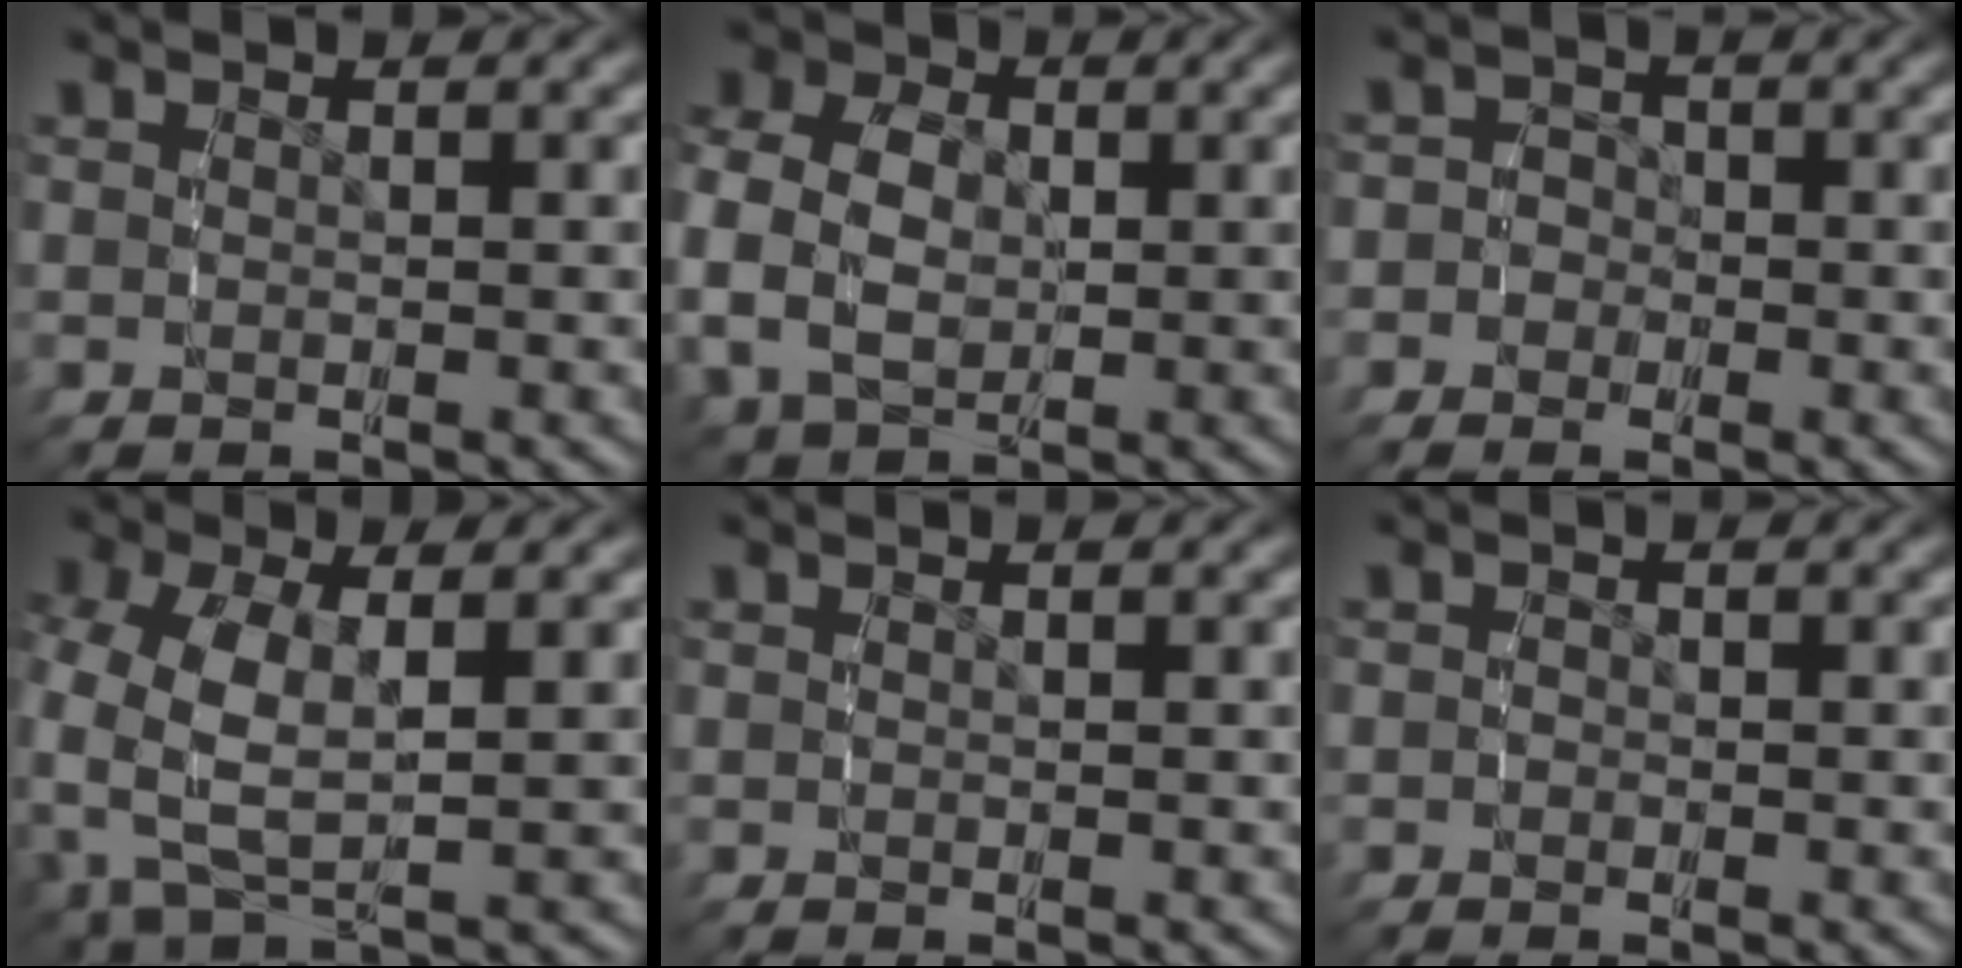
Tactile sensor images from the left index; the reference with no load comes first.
{"total": 7.7, "force": [0.3, 6.5, 4.1], "torque": [-0.098, -0.008, 0.004]}
{"total": 2.8, "force": [-1.1, 2.6, 0.2], "torque": [0.004, 0.001, -0.031]}
{"total": 7.7, "force": [0.3, 5.4, 5.4], "torque": [-0.138, -0.020, 0.011]}
{"total": 0.0}
{"total": 0.6, "force": [-0.4, 0.5, -0.1], "torque": [0.005, -0.001, -0.011]}